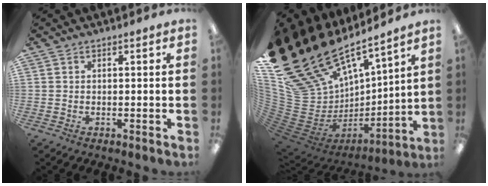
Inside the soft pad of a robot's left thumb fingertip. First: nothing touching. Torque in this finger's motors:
{"motor_torque": [3.87, 1.14, 2.77, 0.00, 0.64]}